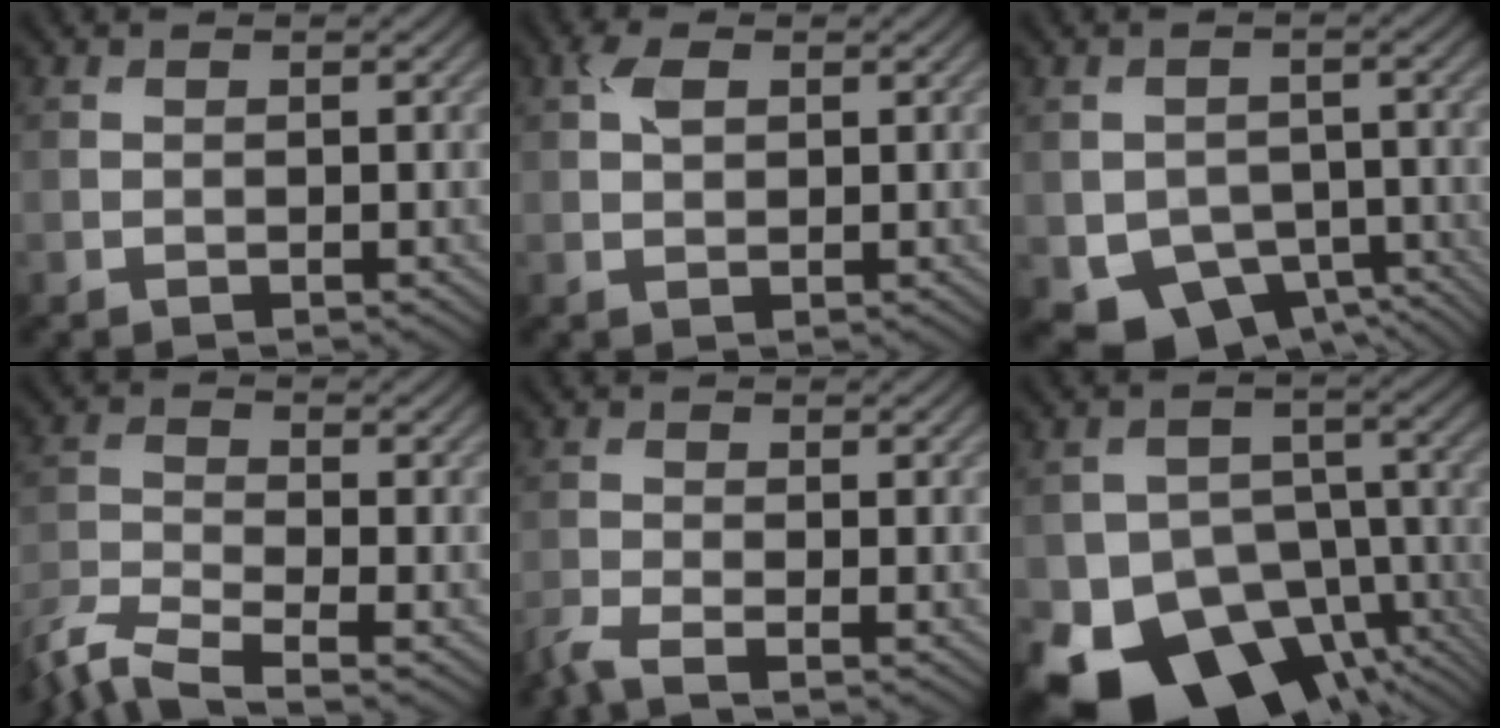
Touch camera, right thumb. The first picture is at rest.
{"total": 2.2, "force": [0.8, 1.3, 1.6], "torque": [-0.037, 0.004, 0.014]}
{"total": 7.7, "force": [-4.0, 5.6, 3.6], "torque": [-0.067, -0.034, -0.057]}
{"total": 6.8, "force": [-5.6, 1.4, 3.5], "torque": [-0.082, -0.018, -0.118]}
{"total": 2.9, "force": [-2.2, 0.3, 1.8], "torque": [-0.043, -0.011, -0.060]}
{"total": 15.5, "force": [-8.7, 9.8, 8.2], "torque": [-0.144, -0.042, -0.140]}